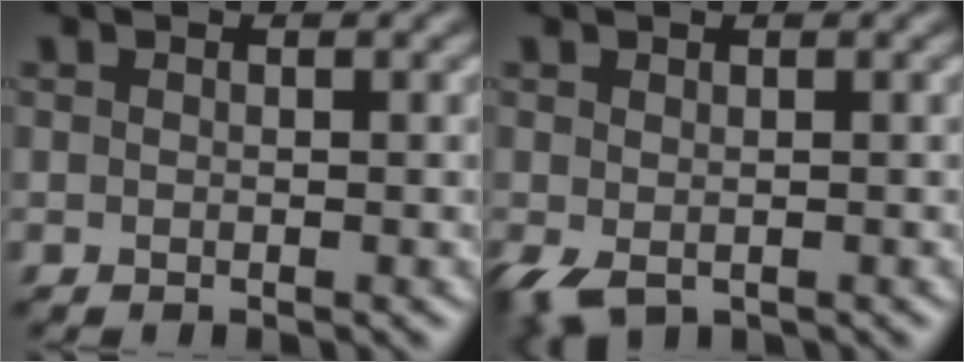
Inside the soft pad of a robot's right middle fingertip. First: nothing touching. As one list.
[{"total": 2.3, "force": [-1.1, 1.2, 1.6], "torque": [-0.041, -0.010, -0.019]}]